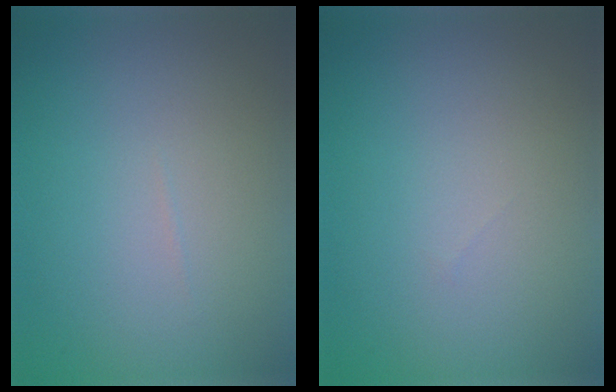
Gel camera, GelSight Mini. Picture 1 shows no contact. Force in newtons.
{"total": 0.0}